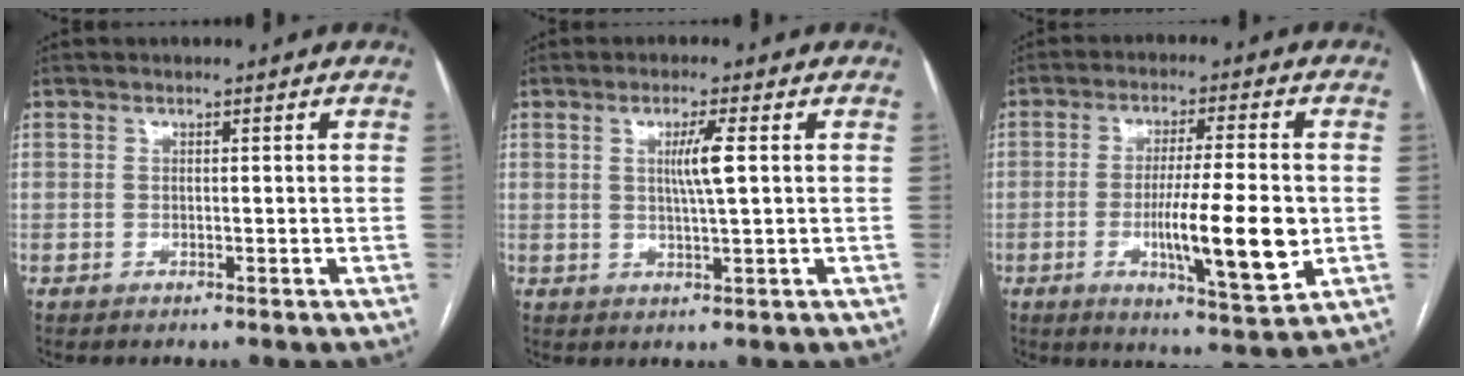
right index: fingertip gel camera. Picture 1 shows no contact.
{"total": 4.1, "force": [0.8, -0.3, 4.0], "torque": [-0.074, -0.003, 0.015]}
{"total": 12.6, "force": [-2.3, 1.2, 12.3], "torque": [-0.204, -0.018, -0.037]}